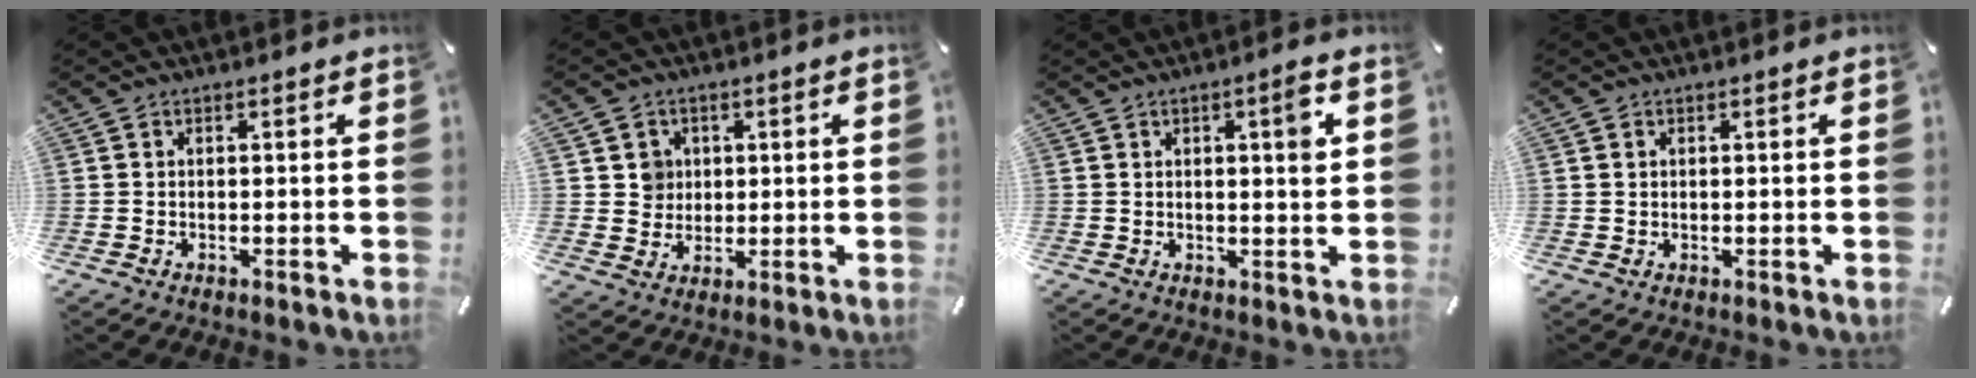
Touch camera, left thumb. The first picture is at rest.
{"total": 5.4, "force": [1.4, 5.3, 0.1], "torque": [0.003, 0.001, 0.024]}
{"total": 4.7, "force": [1.5, 1.1, 4.3], "torque": [-0.054, -0.009, 0.016]}
{"total": 0.9, "force": [0.2, 0.8, 0.3], "torque": [-0.007, 0.004, 0.004]}